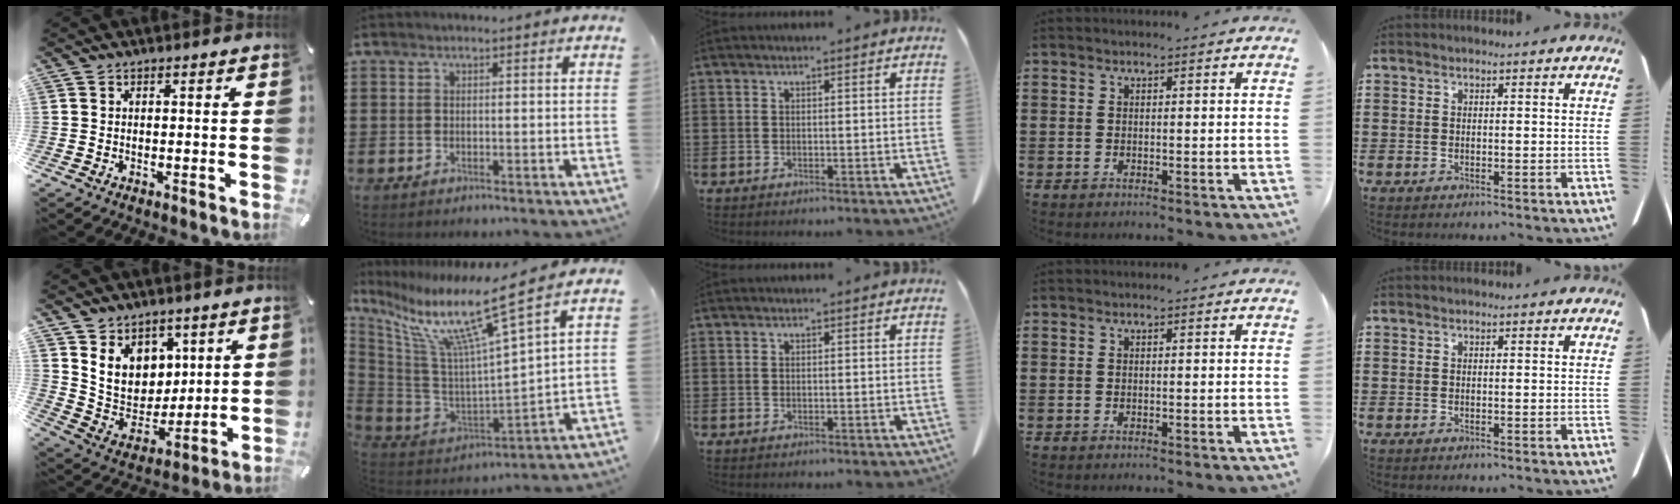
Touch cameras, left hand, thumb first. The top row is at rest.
{"thumb": {"total": 12.2, "force": [5.2, 10.4, 3.9], "torque": [-0.081, -0.038, 0.110]}, "index": {"total": 12.7, "force": [8.1, 0.1, 9.8], "torque": [-0.215, -0.052, 0.122]}}